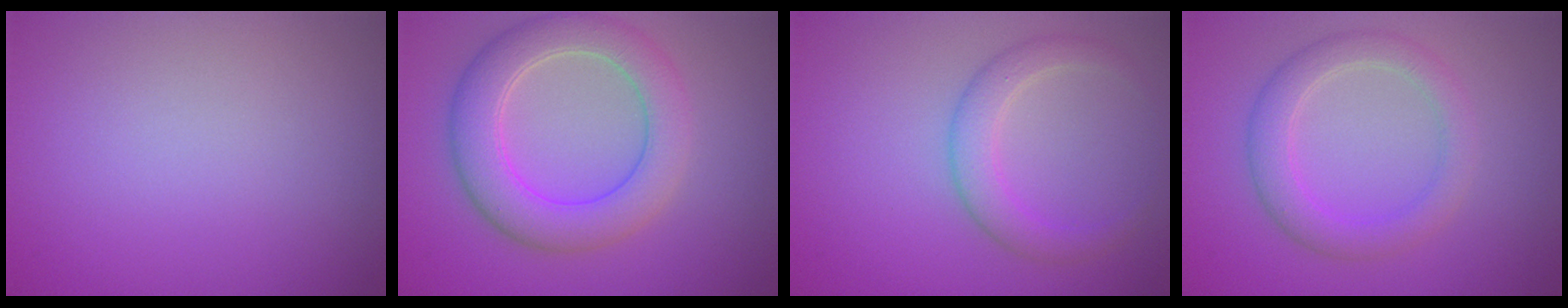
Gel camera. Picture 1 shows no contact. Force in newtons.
{"total": 6.0, "press": 6.0, "slide": 0.1}
{"total": 2.9, "press": 2.9, "slide": 0.3}
{"total": 3.3, "press": 3.3, "slide": 0.2}